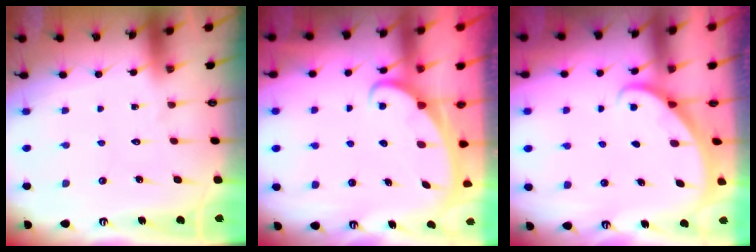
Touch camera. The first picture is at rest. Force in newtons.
{"total": 2.4, "press": 2.3, "slide": 0.3}
{"total": 1.9, "press": 1.9, "slide": 0.1}